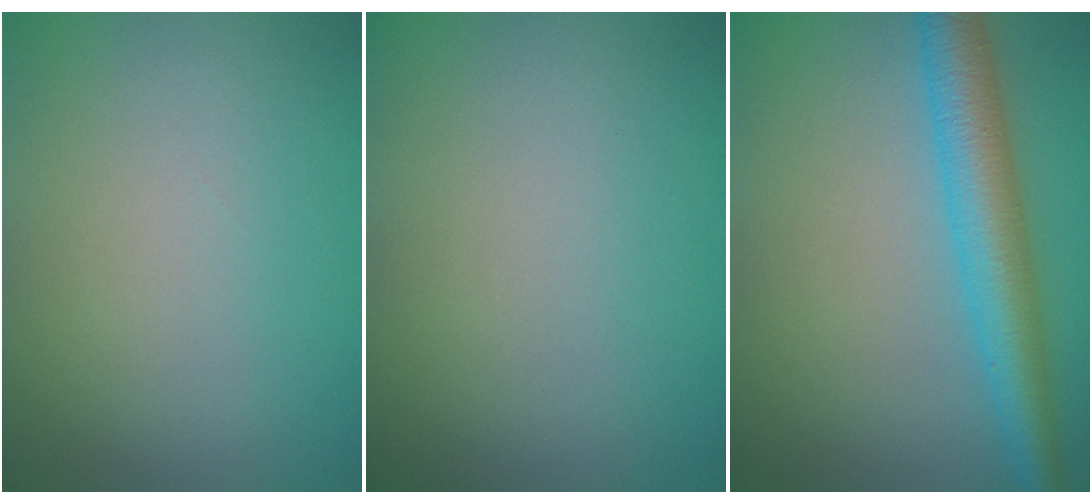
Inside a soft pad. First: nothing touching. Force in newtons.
{"total": 0.0}
{"total": 5.9, "press": 5.9, "slide": 0.1}